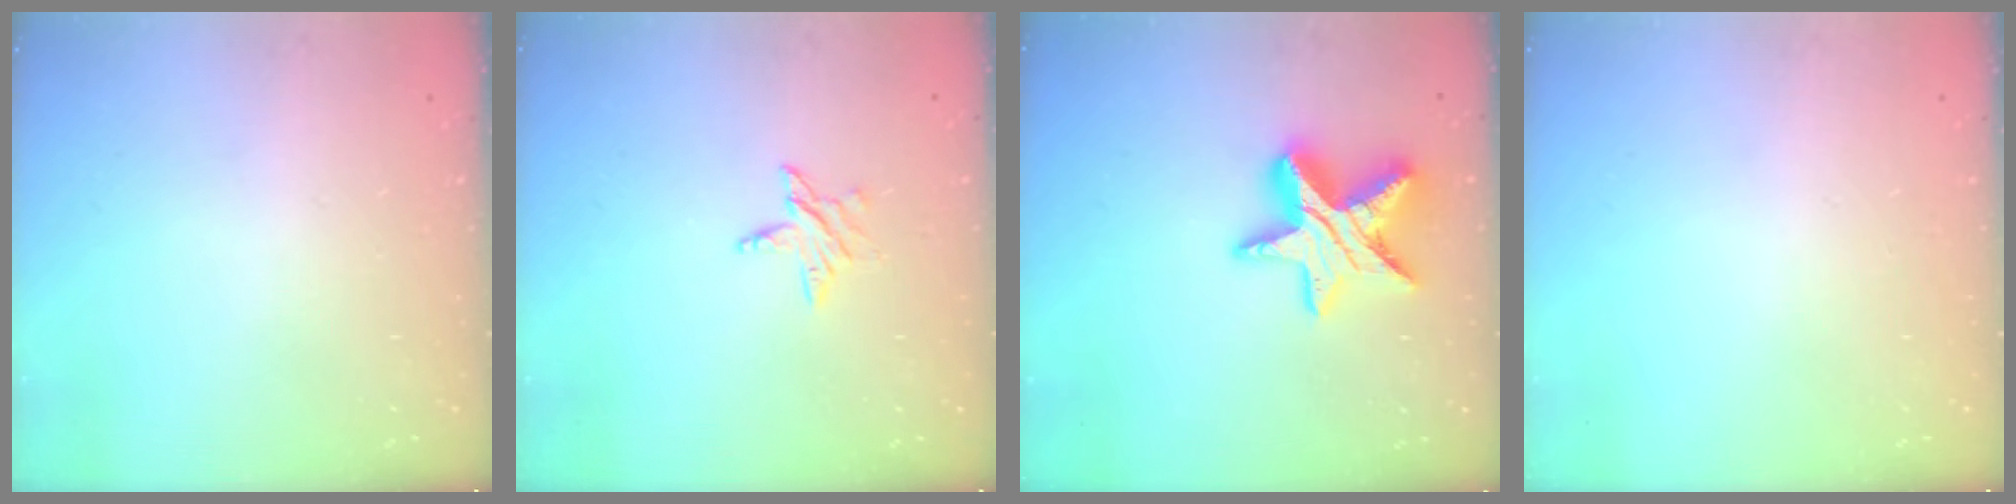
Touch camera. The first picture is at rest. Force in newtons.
{"total": 4.6, "press": 4.6, "slide": 0.6}
{"total": 13.8, "press": 13.8, "slide": 1.0}
{"total": 0.0}